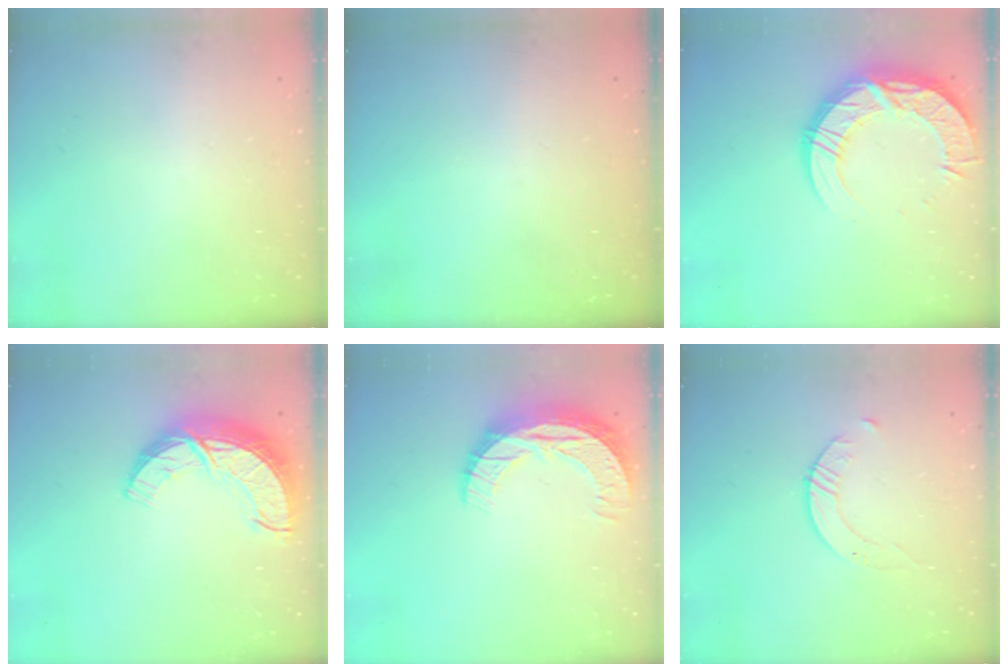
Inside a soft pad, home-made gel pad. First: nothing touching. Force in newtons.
{"total": 0.0}
{"total": 17.4, "press": 17.4, "slide": 1.3}
{"total": 12.6, "press": 12.6, "slide": 0.9}
{"total": 10.7, "press": 10.7, "slide": 0.8}
{"total": 2.8, "press": 2.8, "slide": 0.3}